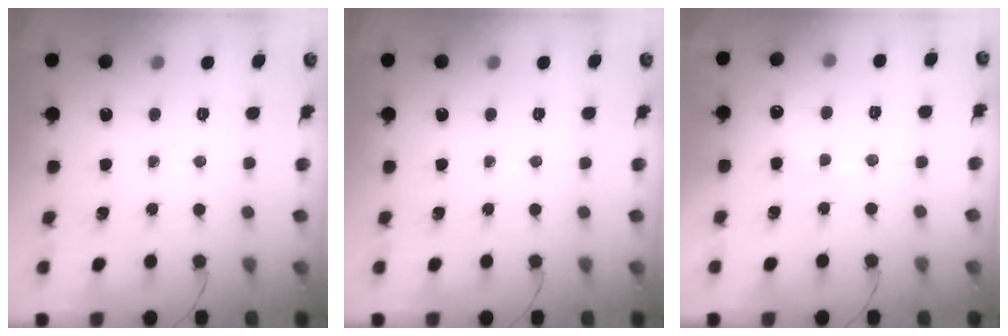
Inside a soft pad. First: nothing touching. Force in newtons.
{"total": 0.0}
{"total": 8.1, "press": 8.0, "slide": 1.7}